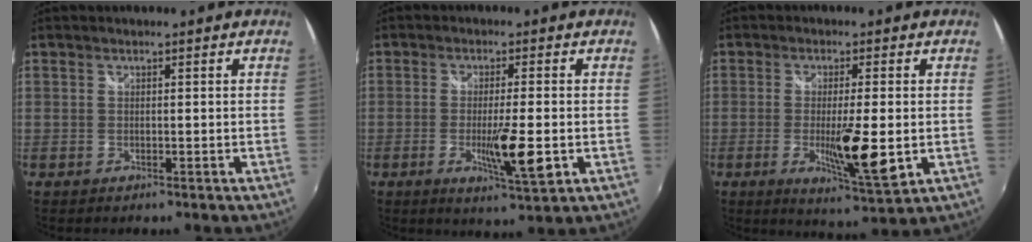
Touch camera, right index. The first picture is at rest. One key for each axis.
{"total": 7.8, "fx": -2.0, "fy": 1.0, "fz": 7.5, "tx": -0.131, "ty": -0.018, "tz": -0.031}
{"total": 9.8, "fx": -1.8, "fy": 1.8, "fz": 9.4, "tx": -0.162, "ty": -0.023, "tz": -0.028}